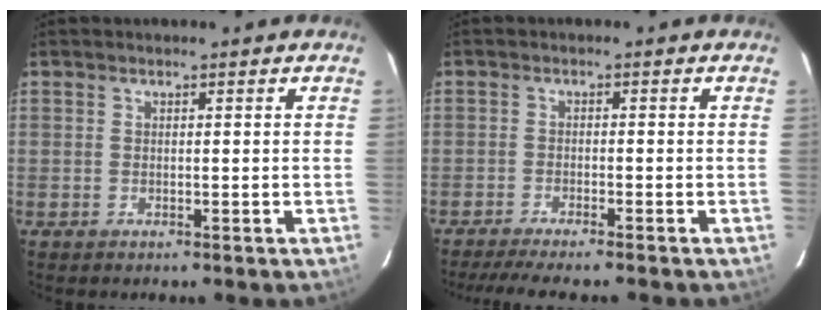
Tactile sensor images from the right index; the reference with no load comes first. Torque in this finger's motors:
{"motor_torque": [0.45, -0.89, 0.30, 0.06]}